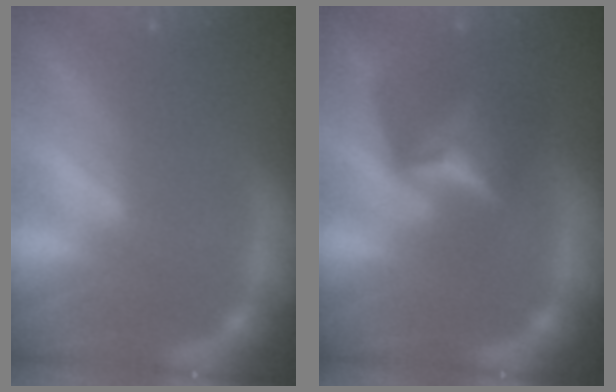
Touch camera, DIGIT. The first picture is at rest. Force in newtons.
{"total": 5.4}